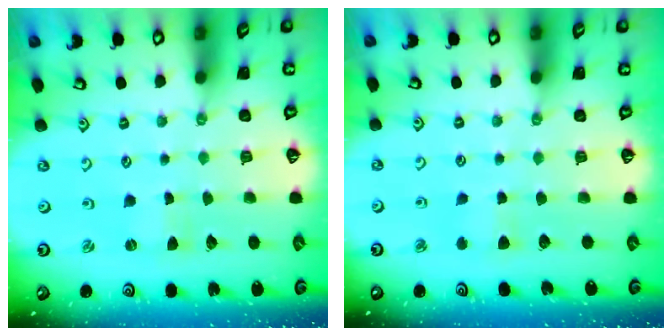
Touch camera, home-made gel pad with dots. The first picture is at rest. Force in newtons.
{"total": 2.8, "press": 2.8, "slide": 0.5}